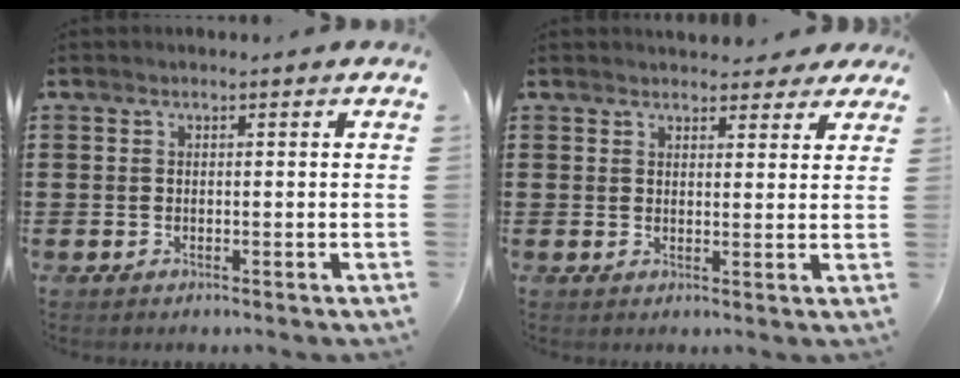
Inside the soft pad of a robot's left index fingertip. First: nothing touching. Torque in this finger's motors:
{"motor_torque": [2.14, 0.00, 0.58, 0.04]}